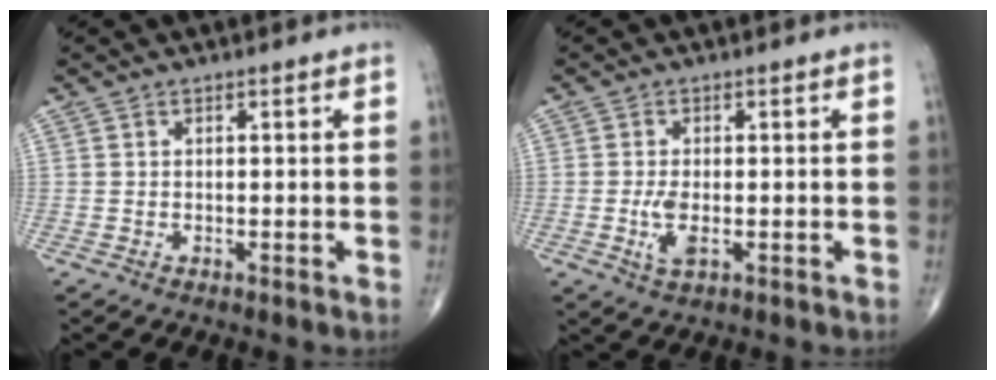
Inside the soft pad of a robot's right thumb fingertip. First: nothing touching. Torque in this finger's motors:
{"motor_torque": [1.30, 0.45, 0.57, -0.09, -0.01]}